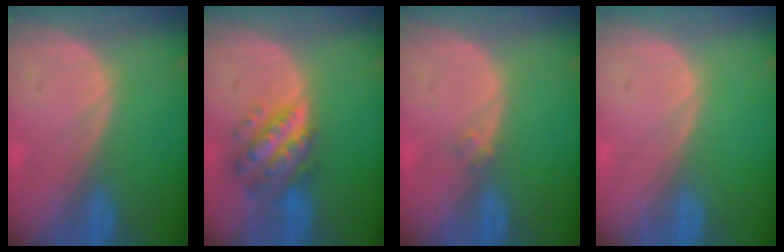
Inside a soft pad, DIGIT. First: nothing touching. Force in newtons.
{"total": 7.0, "press": 7.0, "slide": 0.4}
{"total": 1.2, "press": 1.1, "slide": 0.6}
{"total": 0.0}